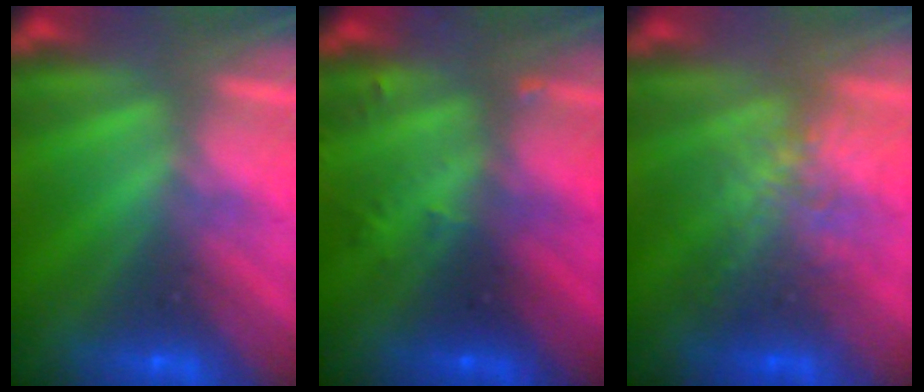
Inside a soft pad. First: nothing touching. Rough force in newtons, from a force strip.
{"total": 2.9}
{"total": 2.5}